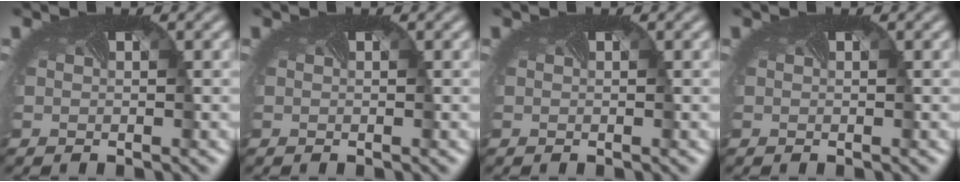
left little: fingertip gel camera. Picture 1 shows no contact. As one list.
[{"total": 0.0}, {"total": 0.0}, {"total": 0.0}]